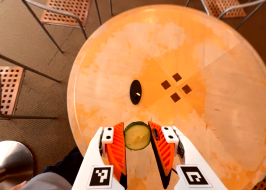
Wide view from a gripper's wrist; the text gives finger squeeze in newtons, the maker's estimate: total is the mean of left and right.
{"total": 9.2, "left": 9.5, "right": 9.0}